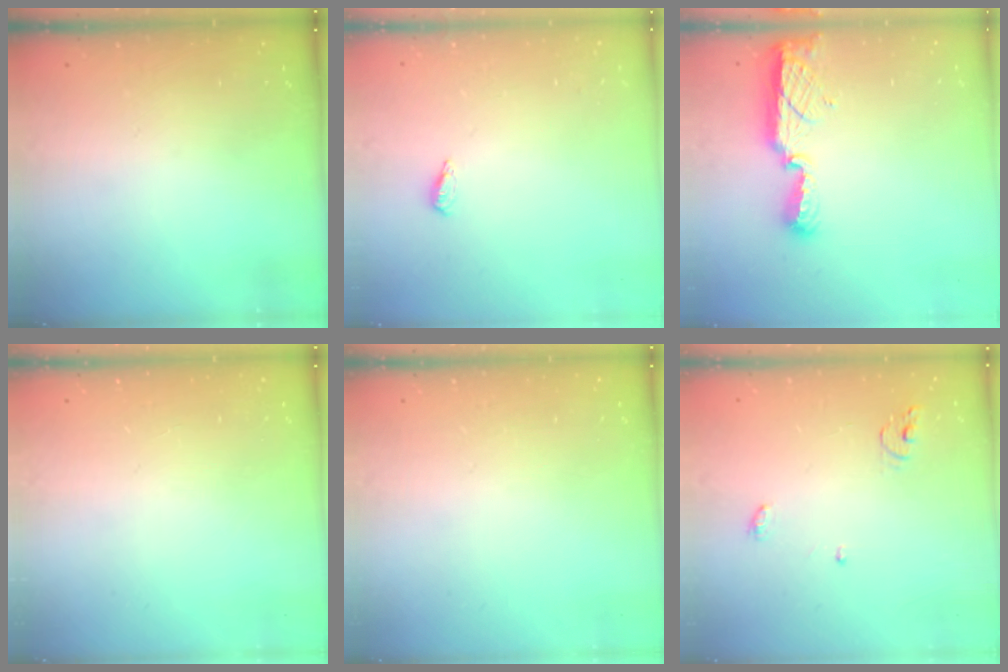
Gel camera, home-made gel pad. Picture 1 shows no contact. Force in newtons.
{"total": 2.7, "press": 2.7, "slide": 0.5}
{"total": 11.5, "press": 10.0, "slide": 5.7}
{"total": 0.0}
{"total": 0.0}
{"total": 4.6, "press": 4.5, "slide": 0.3}